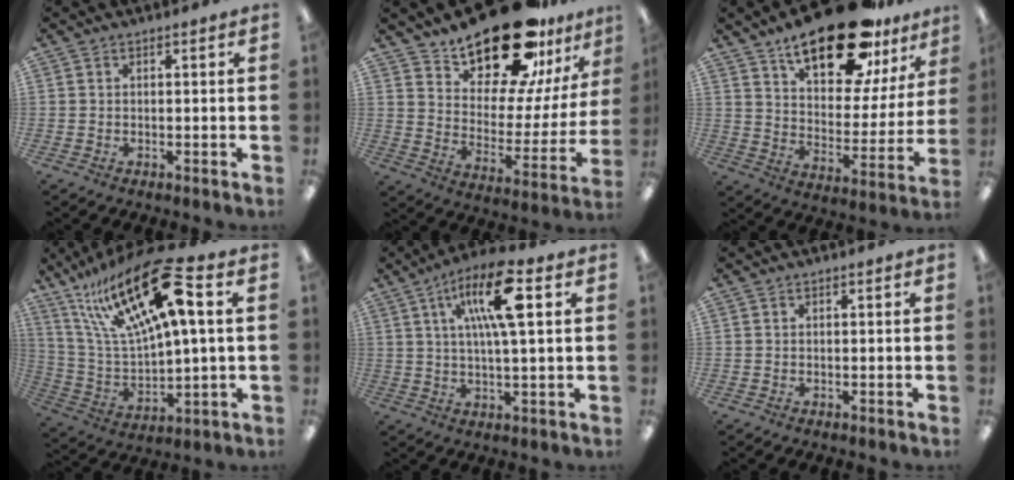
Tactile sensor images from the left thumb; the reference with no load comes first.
{"total": 22.5, "force": [18.8, 8.1, 9.5], "torque": [-0.148, -0.135, 0.326]}
{"total": 23.2, "force": [16.5, 9.0, 13.6], "torque": [-0.208, -0.099, 0.280]}
{"total": 25.3, "force": [12.8, 8.4, 20.1], "torque": [-0.397, -0.059, 0.206]}
{"total": 14.1, "force": [5.1, 4.2, 12.5], "torque": [-0.214, 0.002, 0.084]}
{"total": 0.0}